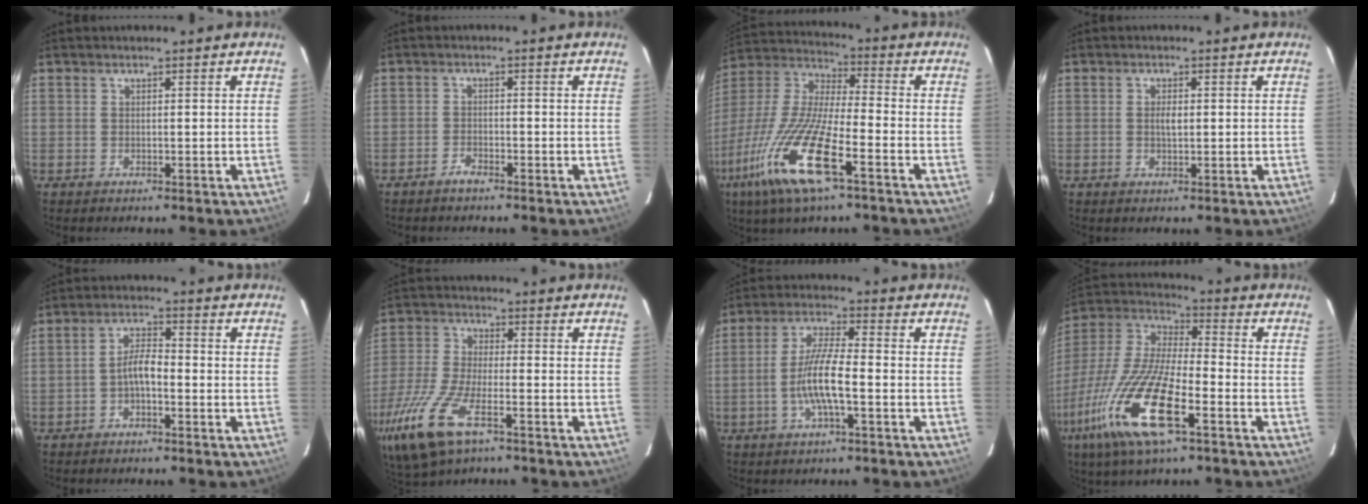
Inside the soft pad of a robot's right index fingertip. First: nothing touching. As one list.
[{"total": 1.9, "force": [-1.7, 0.6, 0.6], "torque": [-0.021, 0.003, -0.035]}, {"total": 19.7, "force": [-9.9, 3.6, 16.7], "torque": [-0.352, -0.040, -0.200]}, {"total": 1.9, "force": [0.1, 0.8, 1.7], "torque": [-0.031, 0.001, 0.002]}, {"total": 3.9, "force": [-1.8, 1.4, 3.2], "torque": [-0.064, 0.013, -0.034]}, {"total": 17.5, "force": [-9.7, 6.7, 12.9], "torque": [-0.291, -0.047, -0.189]}, {"total": 10.6, "force": [-3.2, 1.6, 9.9], "torque": [-0.205, 0.001, -0.063]}, {"total": 21.3, "force": [-10.3, 5.0, 17.9], "torque": [-0.372, -0.046, -0.206]}]